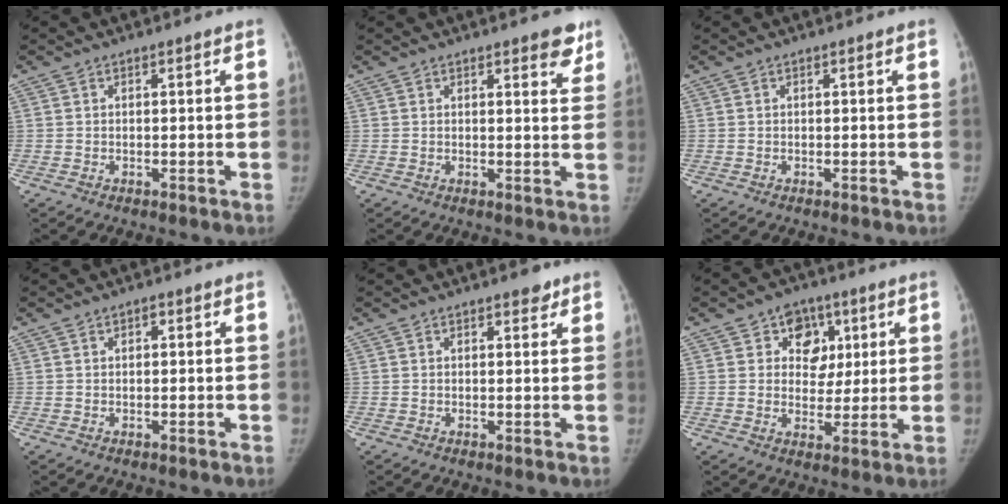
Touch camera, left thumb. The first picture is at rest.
{"total": 4.3, "force": [3.0, 1.6, 2.8], "torque": [-0.011, -0.015, 0.032]}
{"total": 0.0}
{"total": 1.1, "force": [0.4, 0.7, 0.7], "torque": [-0.005, 0.001, 0.005]}
{"total": 2.1, "force": [1.5, 1.0, 1.2], "torque": [-0.004, -0.007, 0.018]}
{"total": 8.5, "force": [3.4, 7.0, 3.5], "torque": [-0.004, -0.007, 0.048]}